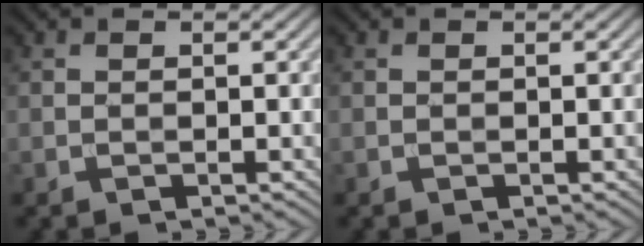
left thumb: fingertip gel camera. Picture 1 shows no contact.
{"total": 0.0}